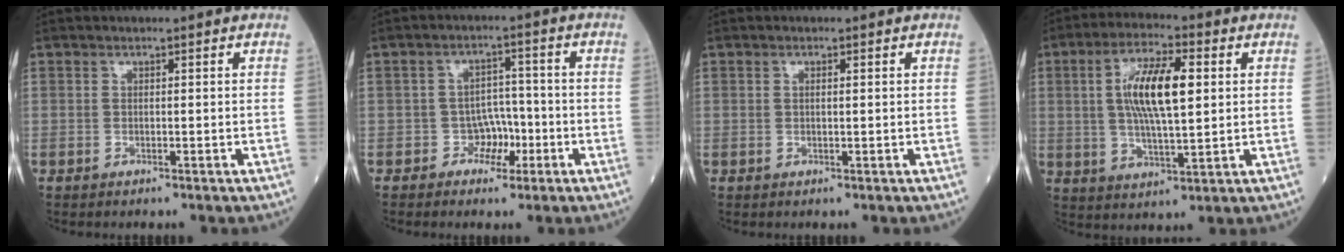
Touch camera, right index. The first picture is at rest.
{"total": 4.0, "force": [-1.9, 3.2, 1.3], "torque": [-0.008, 0.012, -0.030]}
{"total": 0.8, "force": [0.2, 0.1, 0.7], "torque": [-0.018, 0.000, 0.003]}
{"total": 11.1, "force": [2.1, 2.7, 10.6], "torque": [-0.202, 0.008, 0.038]}